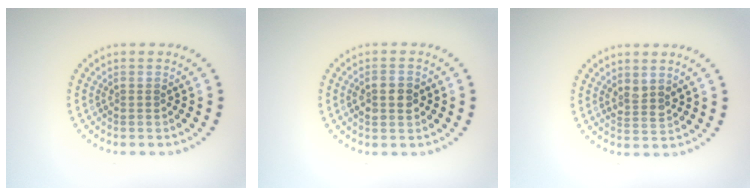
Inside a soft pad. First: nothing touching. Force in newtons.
{"total": 2.0, "press": 1.9, "slide": 0.3}
{"total": 1.5, "press": 1.2, "slide": 0.9}